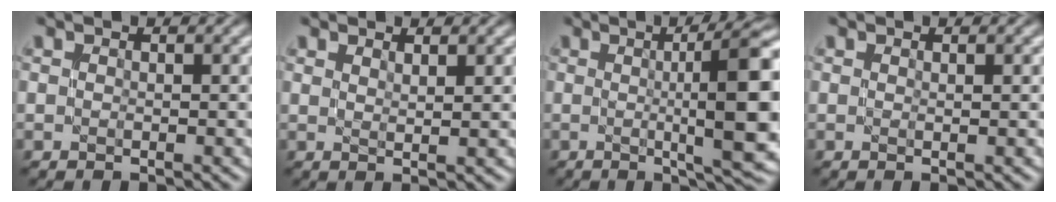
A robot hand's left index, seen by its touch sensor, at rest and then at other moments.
{"total": 1.6, "force": [1.2, 0.3, 1.0], "torque": [-0.011, -0.002, 0.018]}
{"total": 13.3, "force": [0.8, 3.1, 12.9], "torque": [-0.141, 0.002, 0.016]}
{"total": 0.7, "force": [0.3, 0.2, 0.6], "torque": [-0.005, -0.002, 0.004]}